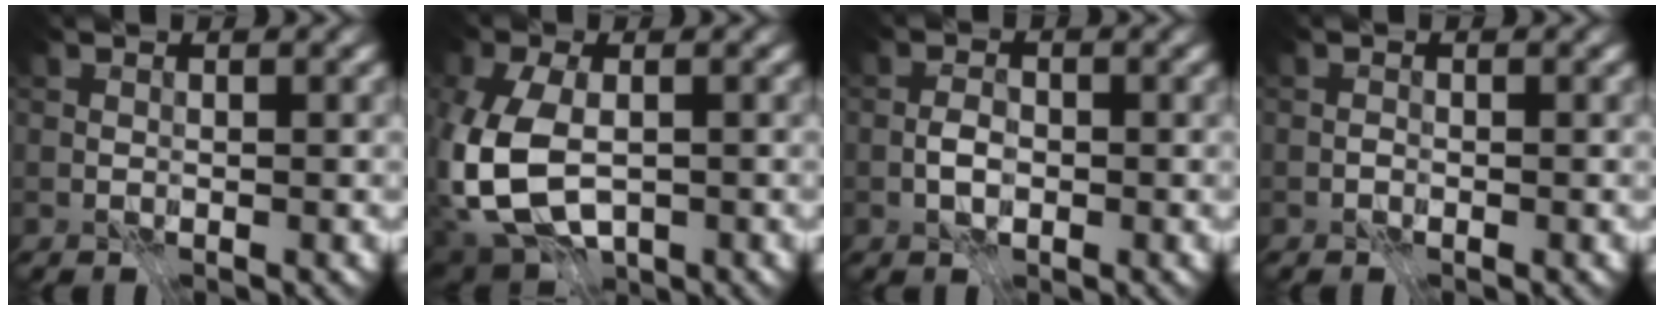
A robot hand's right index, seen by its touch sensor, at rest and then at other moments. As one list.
[{"total": 8.8, "force": [-1.7, 5.6, 6.7], "torque": [-0.162, -0.015, -0.032]}, {"total": 1.9, "force": [-1.1, 0.9, 1.3], "torque": [-0.019, 0.002, -0.024]}, {"total": 0.7, "force": [-0.5, 0.4, 0.2], "torque": [-0.003, -0.001, -0.010]}]